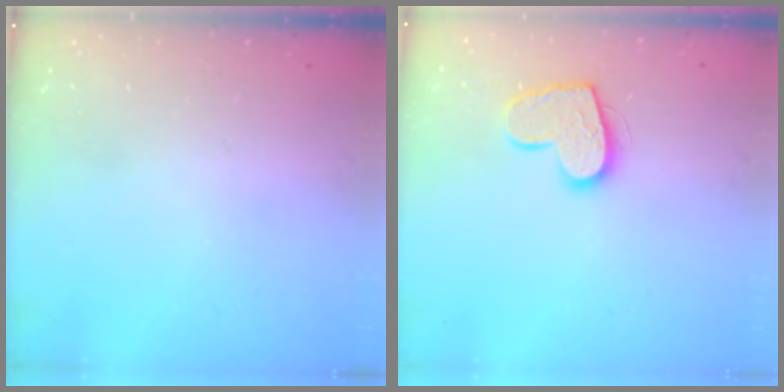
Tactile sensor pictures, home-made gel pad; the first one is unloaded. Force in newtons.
{"total": 13.3, "press": 13.3, "slide": 0.9}